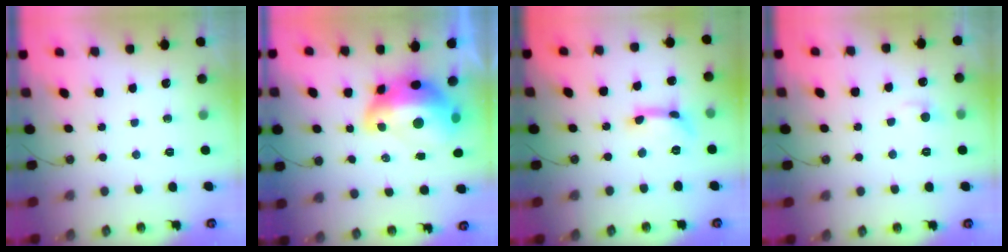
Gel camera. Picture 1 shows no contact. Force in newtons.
{"total": 7.3, "press": 7.2, "slide": 1.2}
{"total": 2.1, "press": 2.0, "slide": 0.5}
{"total": 0.7, "press": 0.2, "slide": 0.7}